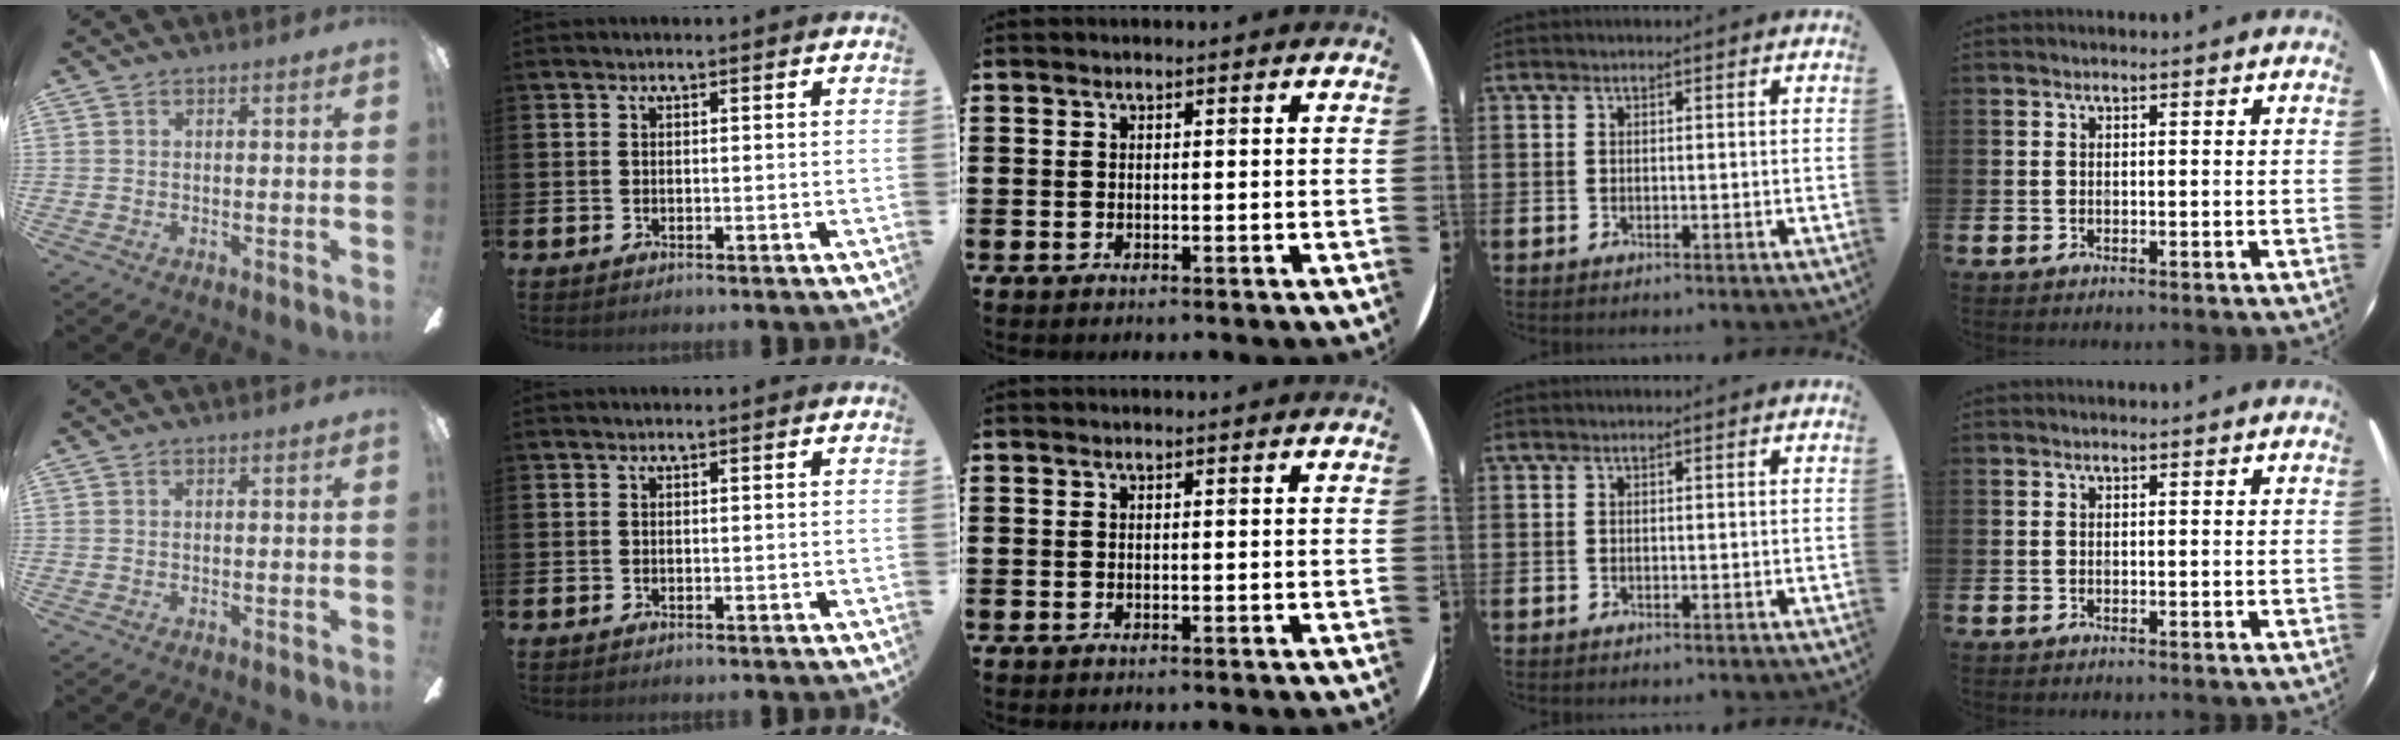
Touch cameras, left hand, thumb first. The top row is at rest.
{}